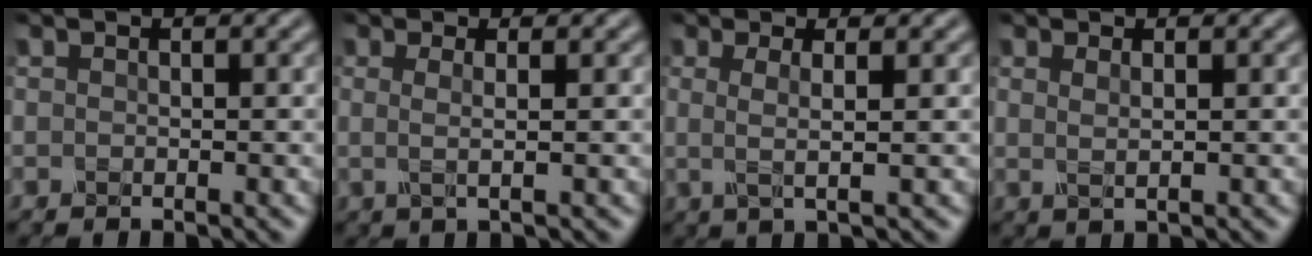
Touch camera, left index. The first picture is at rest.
{"total": 1.9, "force": [0.3, 0.6, 1.7], "torque": [-0.033, -0.002, -0.002]}
{"total": 2.3, "force": [0.4, 0.5, 2.2], "torque": [-0.044, -0.004, 0.004]}
{"total": 1.3, "force": [0.5, 0.4, 1.1], "torque": [-0.017, -0.002, 0.009]}